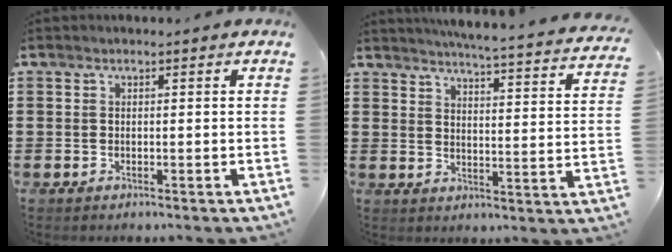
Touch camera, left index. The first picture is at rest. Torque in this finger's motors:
{"motor_torque": [2.14, 0.00, 0.27, 0.07]}